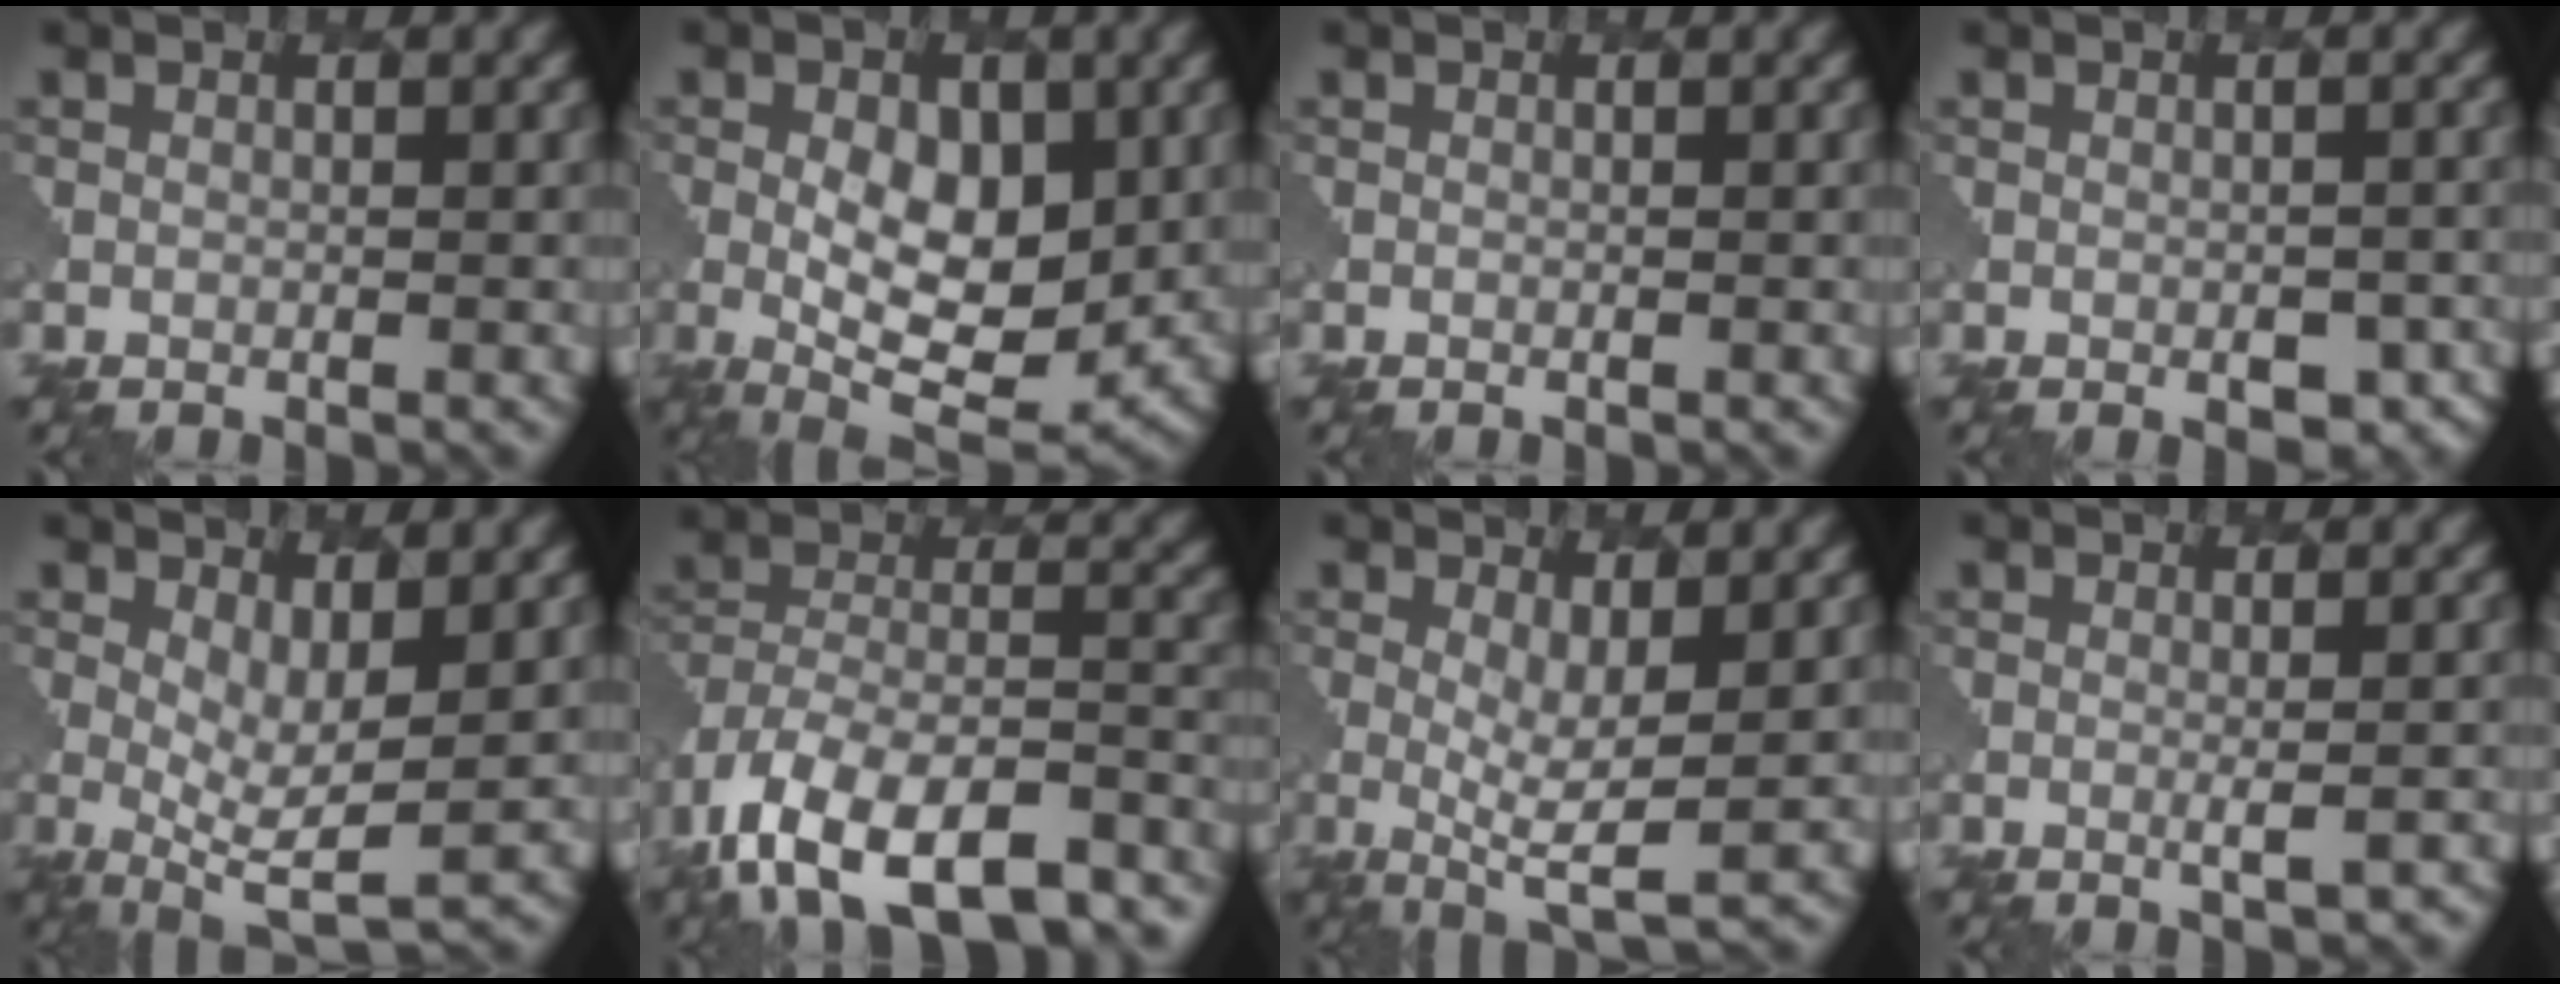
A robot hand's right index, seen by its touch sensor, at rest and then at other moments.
{"total": 8.2, "force": [0.0, 4.3, 6.9], "torque": [-0.102, -0.002, -0.004]}
{"total": 0.0}
{"total": 3.5, "force": [-1.6, 1.9, 2.5], "torque": [-0.027, -0.004, -0.009]}
{"total": 4.3, "force": [1.0, 1.4, 4.0], "torque": [-0.072, -0.012, 0.020]}
{"total": 17.9, "force": [-13.6, 8.2, 8.3], "torque": [-0.157, -0.030, -0.188]}
{"total": 3.9, "force": [0.6, 1.0, 3.7], "torque": [-0.067, -0.010, 0.010]}
{"total": 2.0, "force": [-0.3, 0.6, 1.9], "torque": [-0.026, 0.003, -0.005]}